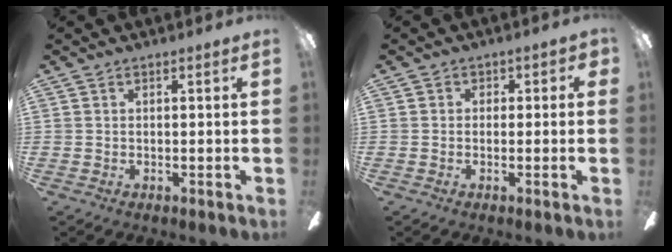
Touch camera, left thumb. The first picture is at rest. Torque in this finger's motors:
{"motor_torque": [0.13, -0.22, -0.41, 0.29, -0.03]}